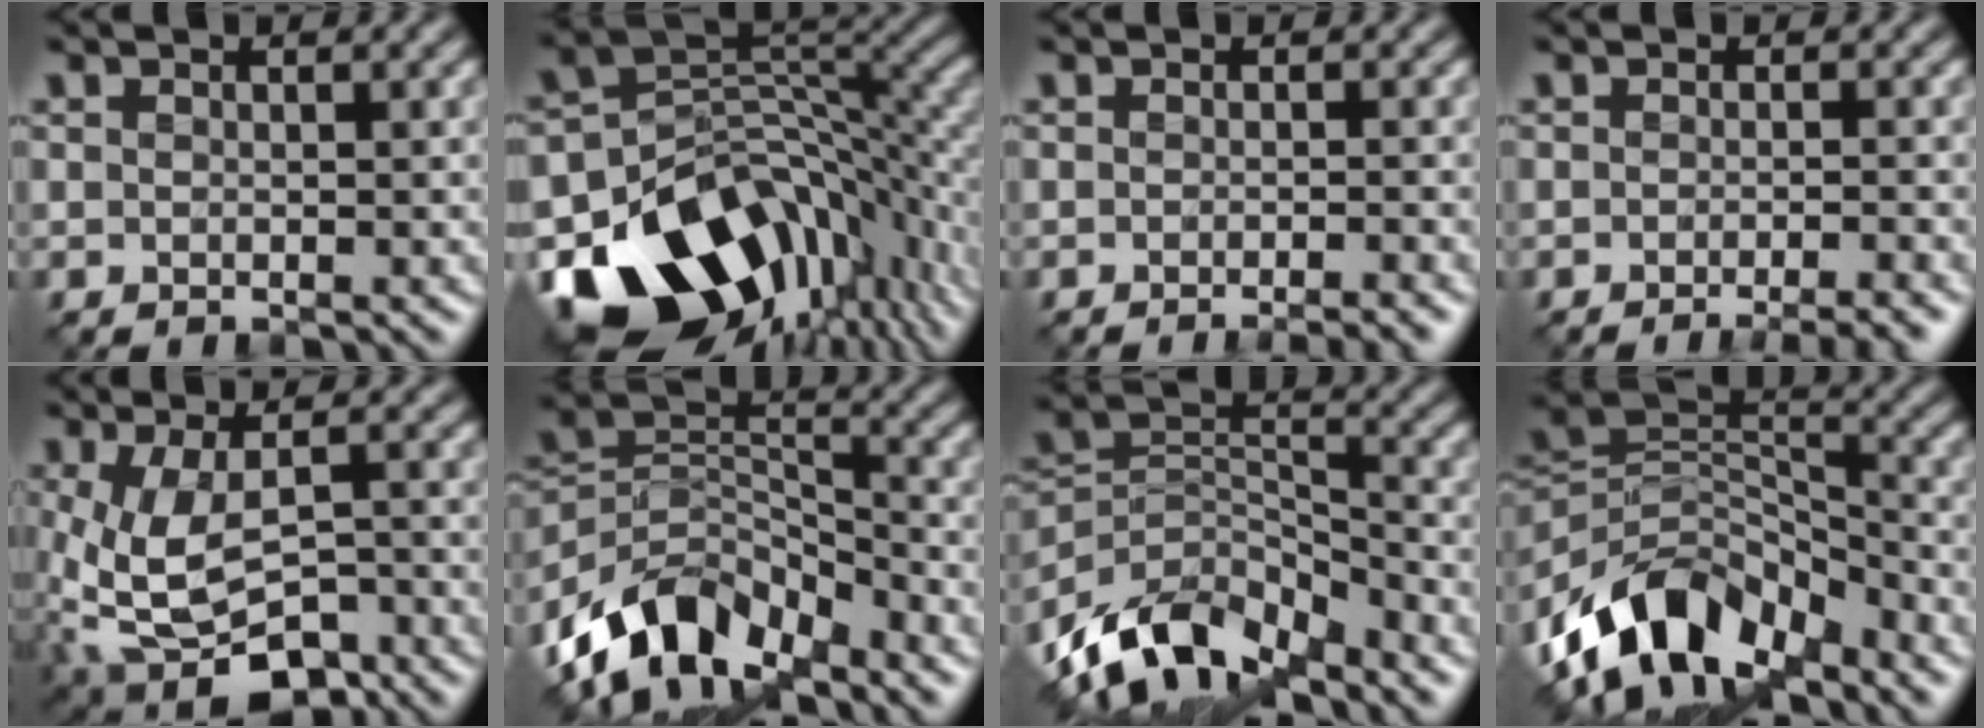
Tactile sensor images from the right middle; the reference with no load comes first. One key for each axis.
{"total": 16.2, "fx": -8.9, "fy": 10.1, "fz": 9.0, "tx": -0.174, "ty": -0.025, "tz": -0.130}
{"total": 1.9, "fx": -1.4, "fy": 0.0, "fz": 1.2, "tx": -0.009, "ty": -0.005, "tz": -0.024}
{"total": 2.9, "fx": -2.1, "fy": 0.2, "fz": 2.0, "tx": -0.023, "ty": -0.002, "tz": -0.035}
{"total": 7.7, "fx": -3.2, "fy": 4.1, "fz": 5.8, "tx": -0.119, "ty": -0.025, "tz": -0.045}
{"total": 9.2, "fx": -6.8, "fy": 4.4, "fz": 4.3, "tx": -0.066, "ty": 0.000, "tz": -0.140}
{"total": 10.4, "fx": -7.8, "fy": 4.5, "fz": 5.2, "tx": -0.097, "ty": 0.002, "tz": -0.156}
{"total": 10.3, "fx": -7.1, "fy": 5.2, "fz": 5.3, "tx": -0.082, "ty": 0.005, "tz": -0.141}